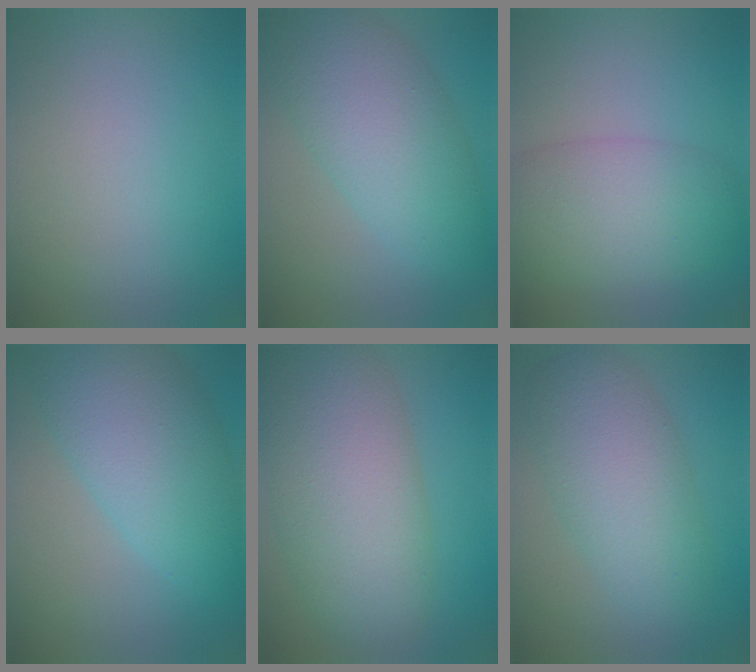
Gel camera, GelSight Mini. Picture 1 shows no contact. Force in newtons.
{"total": 7.3, "press": 7.3, "slide": 0.2}
{"total": 6.6, "press": 6.6, "slide": 0.2}
{"total": 7.6, "press": 7.6, "slide": 0.3}
{"total": 10.0, "press": 10.0, "slide": 0.3}
{"total": 6.5, "press": 6.5, "slide": 0.3}